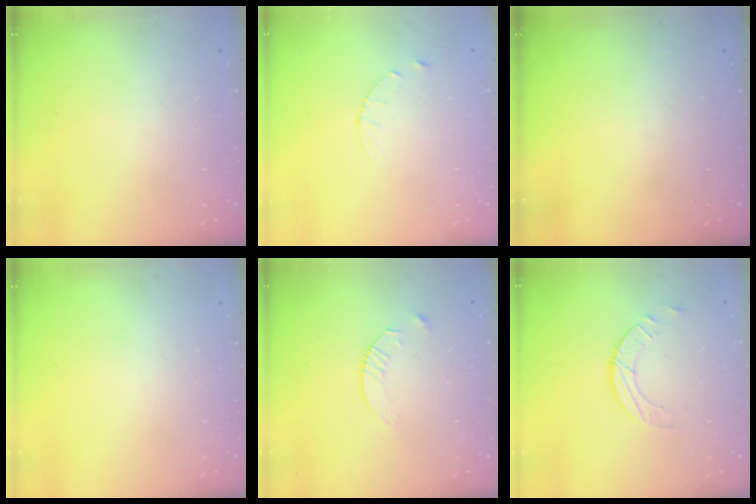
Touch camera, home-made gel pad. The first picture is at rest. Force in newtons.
{"total": 3.1, "press": 3.1, "slide": 0.3}
{"total": 0.0}
{"total": 0.0}
{"total": 4.8, "press": 4.8, "slide": 0.6}
{"total": 3.4, "press": 3.4, "slide": 0.3}